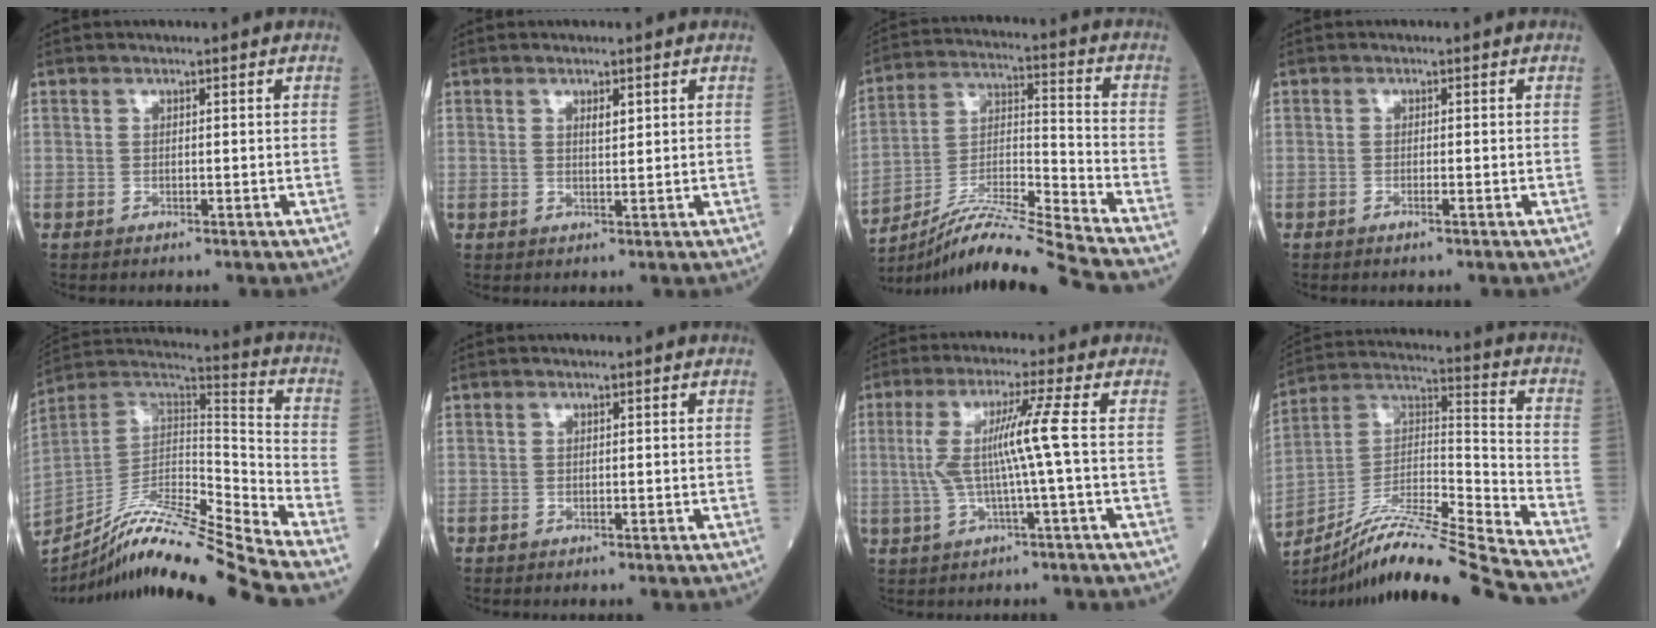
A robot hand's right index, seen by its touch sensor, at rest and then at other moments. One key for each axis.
{"total": 1.7, "fx": 0.8, "fy": 0.4, "fz": 1.4, "tx": -0.025, "ty": -0.001, "tz": 0.014}
{"total": 17.2, "fx": -15.7, "fy": -3.0, "fz": 6.3, "tx": -0.113, "ty": 0.002, "tz": -0.276}
{"total": 0.9, "fx": -0.5, "fy": 0.0, "fz": 0.7, "tx": -0.015, "ty": -0.001, "tz": -0.008}
{"total": 20.7, "fx": -18.3, "fy": -2.3, "fz": 9.3, "tx": -0.179, "ty": 0.000, "tz": -0.326}
{"total": 0.0}
{"total": 7.4, "fx": 0.2, "fy": -1.3, "fz": 7.3, "tx": -0.152, "ty": 0.010, "tz": 0.009}
{"total": 21.0, "fx": -18.6, "fy": -1.9, "fz": 9.5, "tx": -0.189, "ty": -0.001, "tz": -0.326}